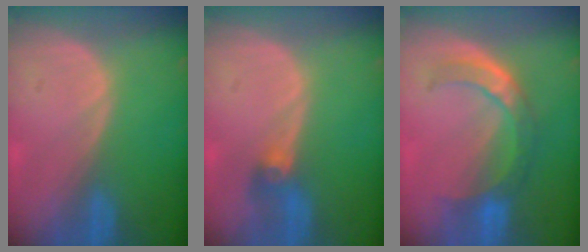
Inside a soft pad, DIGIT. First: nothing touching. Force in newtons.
{"total": 2.9, "press": 2.6, "slide": 1.4}
{"total": 6.6, "press": 6.2, "slide": 2.3}